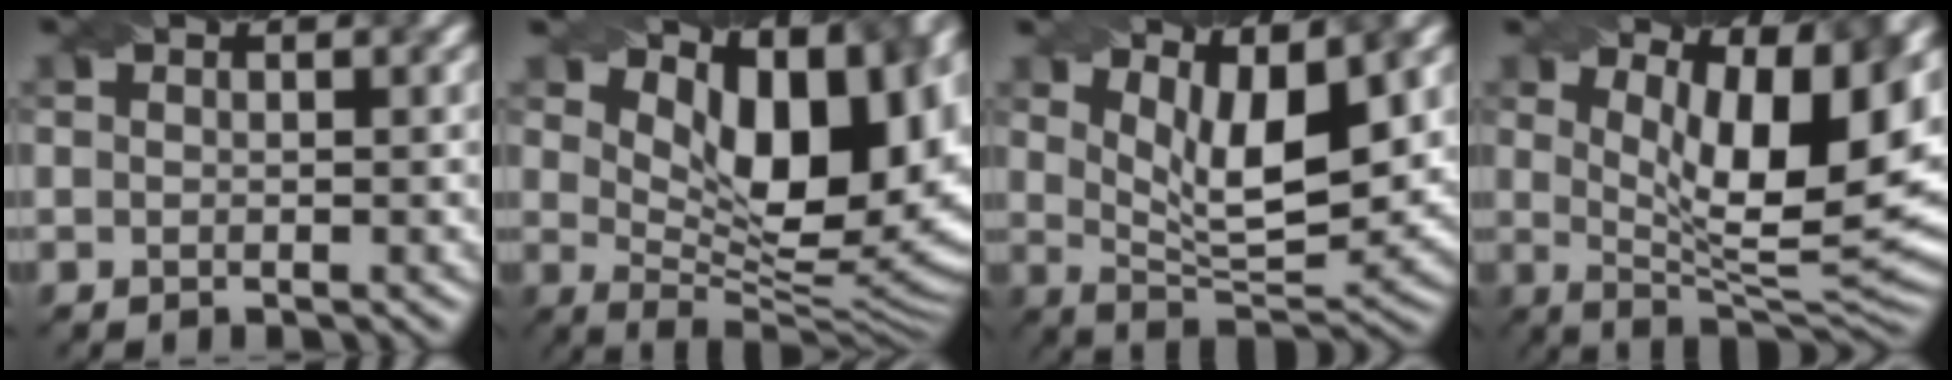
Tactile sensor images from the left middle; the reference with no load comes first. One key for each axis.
{"total": 13.7, "fx": 5.8, "fy": 6.4, "fz": 10.6, "tx": -0.139, "ty": 0.005, "tz": 0.102}
{"total": 7.6, "fx": 3.4, "fy": 2.5, "fz": 6.3, "tx": -0.108, "ty": -0.008, "tz": 0.060}
{"total": 11.3, "fx": 4.2, "fy": 3.3, "fz": 9.9, "tx": -0.141, "ty": -0.012, "tz": 0.072}